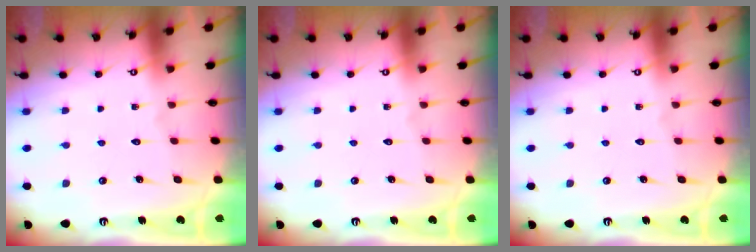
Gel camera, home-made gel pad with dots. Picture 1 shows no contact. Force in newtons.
{"total": 0.0}
{"total": 0.0}